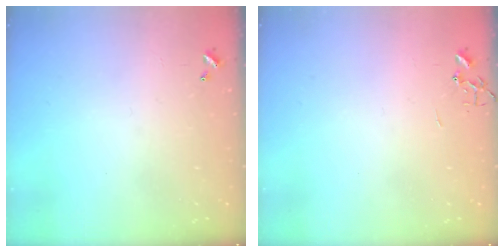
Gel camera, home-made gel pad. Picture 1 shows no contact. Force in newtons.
{"total": 0.0}